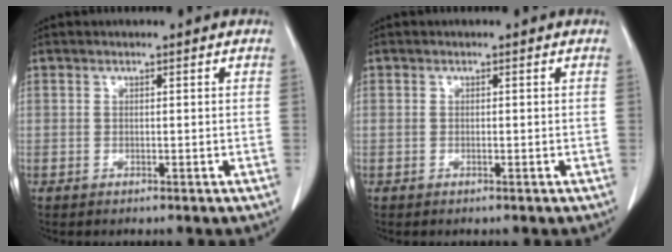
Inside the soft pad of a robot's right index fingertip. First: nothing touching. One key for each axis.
{"total": 0.0}